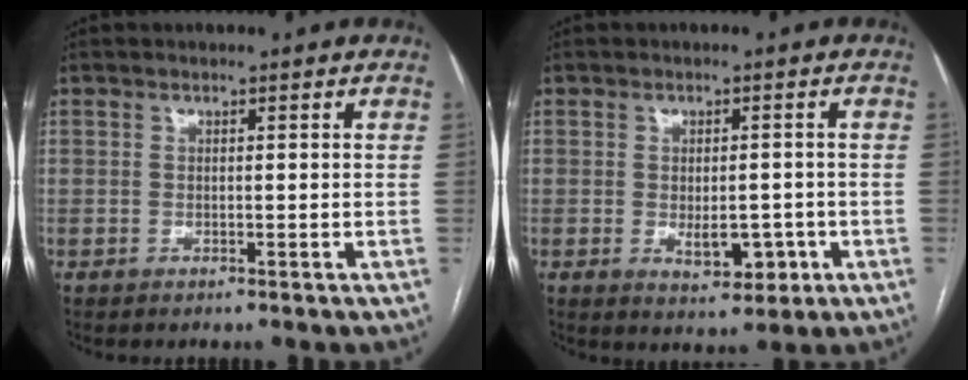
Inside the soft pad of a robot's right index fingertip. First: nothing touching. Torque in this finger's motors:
{"motor_torque": [0.10, -0.13, 0.22, 0.03]}